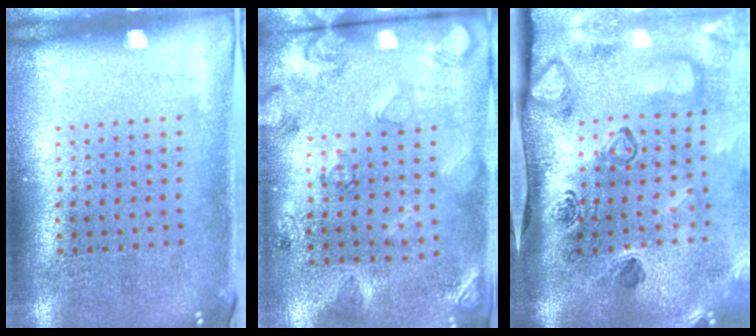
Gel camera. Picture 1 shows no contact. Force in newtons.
{"total": 2.6, "press": 1.8, "slide": 1.9}
{"total": 4.7, "press": 3.2, "slide": 3.4}